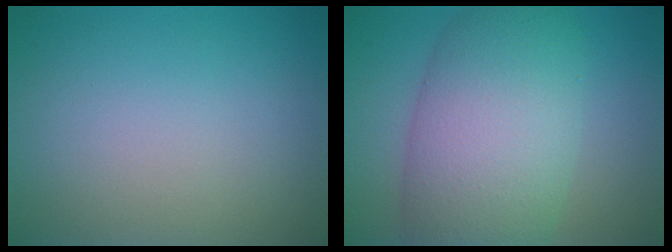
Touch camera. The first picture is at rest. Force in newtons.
{"total": 10.4, "press": 10.4, "slide": 0.3}